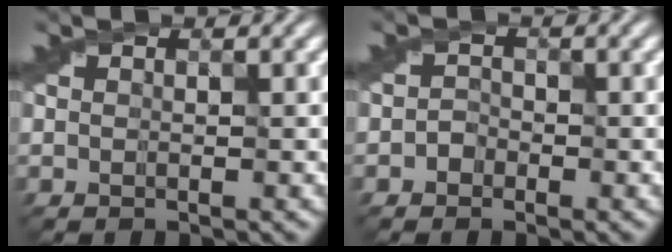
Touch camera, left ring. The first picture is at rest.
{"total": 1.0, "force": [-0.6, 0.8, 0.1], "torque": [0.000, 0.005, -0.014]}